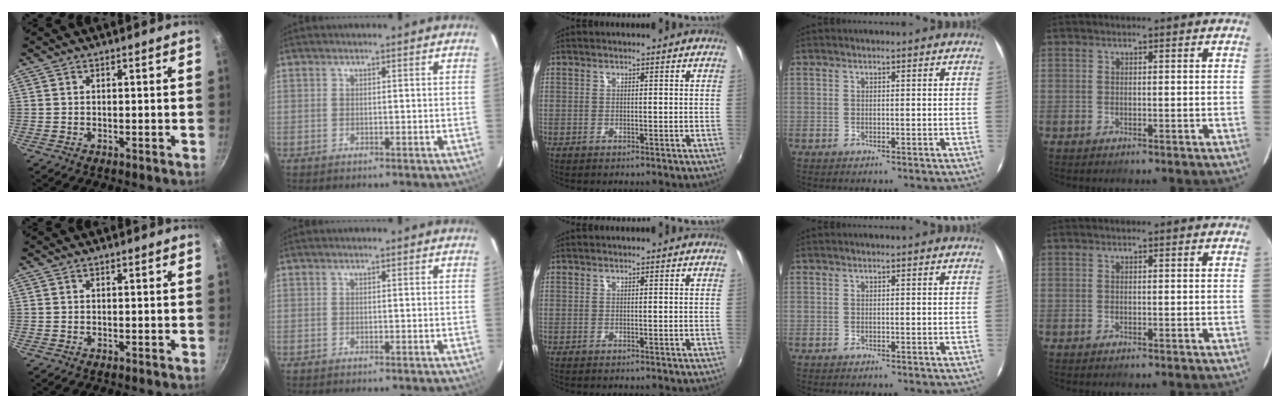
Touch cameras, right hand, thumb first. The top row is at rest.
{}